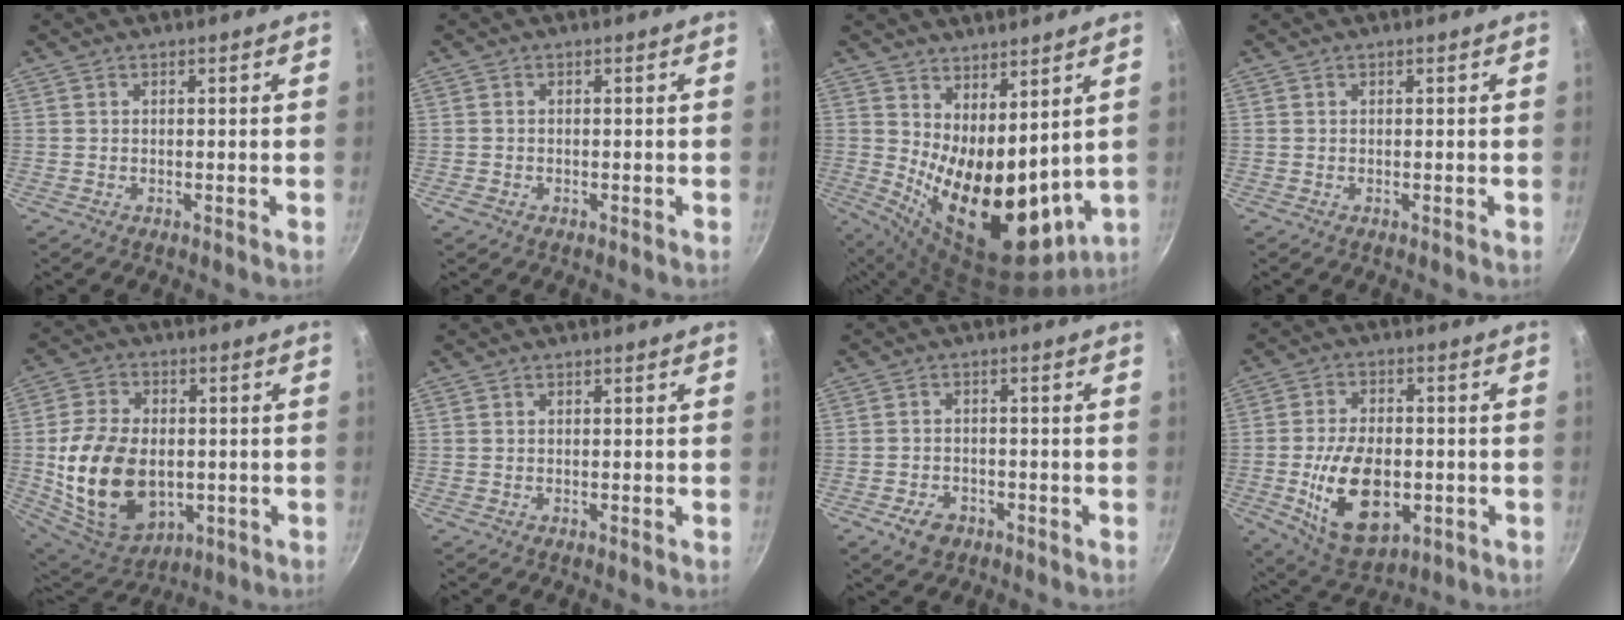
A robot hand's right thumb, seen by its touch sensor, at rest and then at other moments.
{"total": 1.2, "force": [-0.6, 0.9, 0.6], "torque": [-0.013, 0.000, -0.010]}
{"total": 17.0, "force": [3.9, 8.3, 14.3], "torque": [-0.186, -0.048, 0.090]}
{"total": 0.0}
{"total": 19.2, "force": [-1.9, 13.0, 14.0], "torque": [-0.249, -0.001, -0.015]}
{"total": 0.0}
{"total": 4.7, "force": [-2.6, 3.3, 2.2], "torque": [-0.036, 0.020, -0.036]}
{"total": 16.0, "force": [-3.4, 9.4, 12.5], "torque": [-0.200, 0.006, -0.043]}